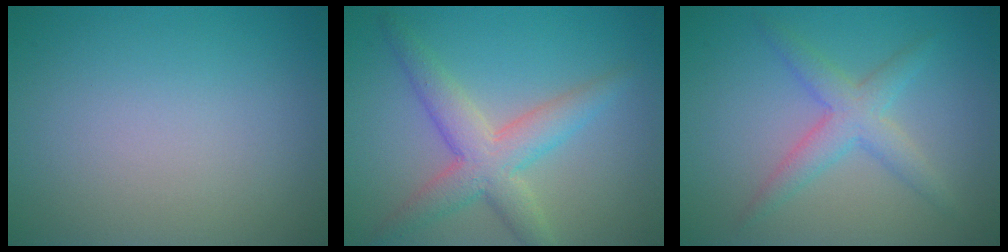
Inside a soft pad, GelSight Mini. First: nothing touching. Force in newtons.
{"total": 4.9, "press": 4.9, "slide": 0.1}
{"total": 2.3, "press": 2.3, "slide": 0.1}